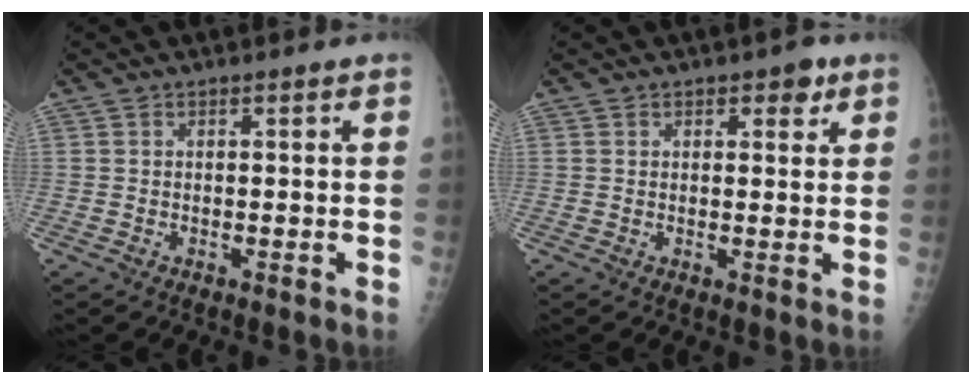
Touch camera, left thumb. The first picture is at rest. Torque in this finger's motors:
{"motor_torque": [-0.01, 0.17, -0.13, -0.06, 0.04]}